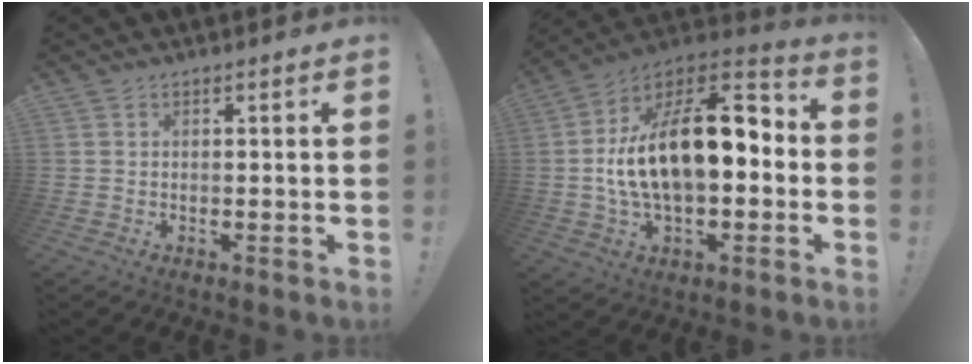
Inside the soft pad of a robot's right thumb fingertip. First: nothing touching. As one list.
[{"total": 22.3, "force": [1.2, 11.8, 18.8], "torque": [-0.309, -0.003, 0.024]}]